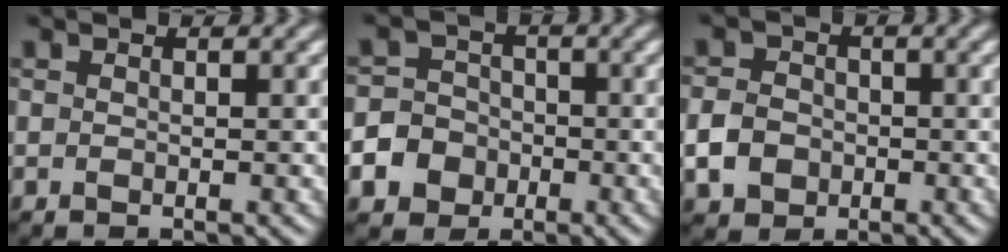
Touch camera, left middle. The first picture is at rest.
{"total": 7.3, "force": [-3.7, 6.2, 1.1], "torque": [-0.024, -0.016, -0.085]}
{"total": 3.5, "force": [-1.4, 2.9, 1.5], "torque": [-0.032, 0.003, -0.034]}